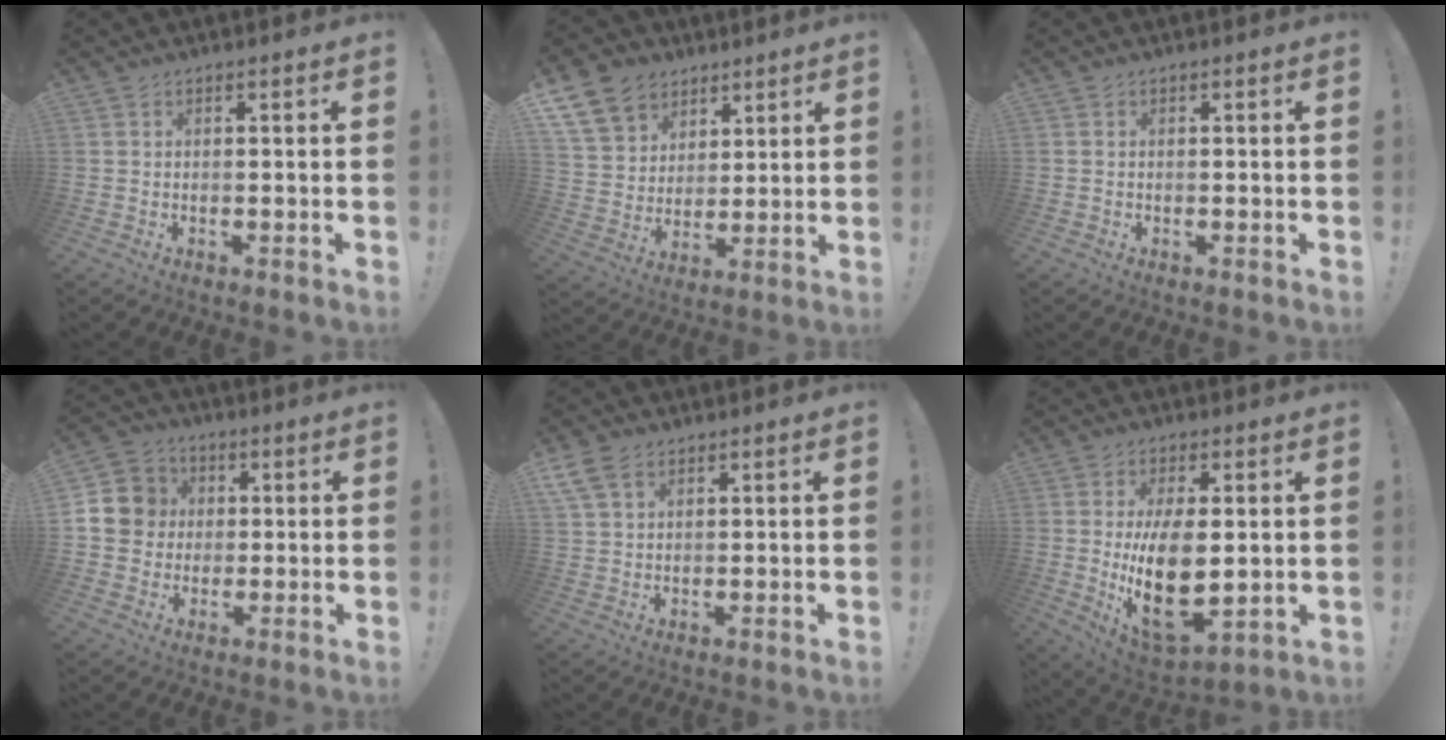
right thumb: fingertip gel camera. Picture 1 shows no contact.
{"total": 14.5, "force": [7.9, 11.0, 5.1], "torque": [-0.084, -0.043, 0.159]}
{"total": 0.0}
{"total": 10.4, "force": [0.8, 9.9, 3.0], "torque": [-0.039, 0.011, 0.021]}
{"total": 7.1, "force": [4.0, 4.3, 3.9], "torque": [-0.084, -0.006, 0.080]}
{"total": 17.6, "force": [-0.2, 9.1, 15.0], "torque": [-0.255, -0.034, 0.005]}